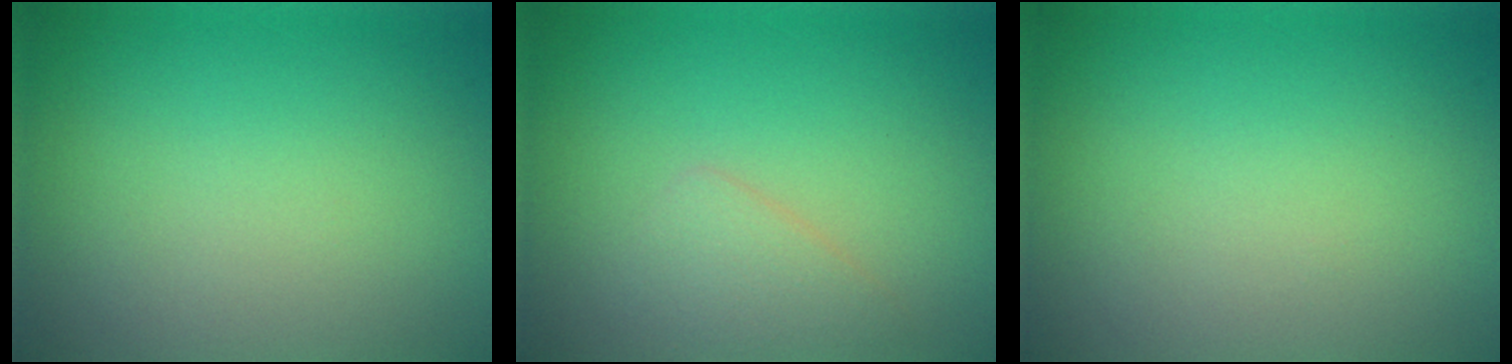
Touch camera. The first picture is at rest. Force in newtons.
{"total": 1.7, "press": 1.7, "slide": 0.1}
{"total": 0.0}